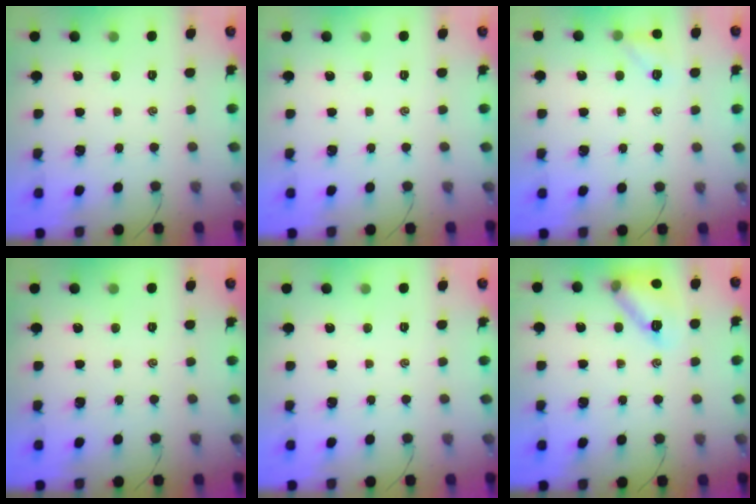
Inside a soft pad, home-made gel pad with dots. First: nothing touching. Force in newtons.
{"total": 0.0}
{"total": 6.3, "press": 6.2, "slide": 1.3}
{"total": 0.0}
{"total": 0.0}
{"total": 13.7, "press": 13.6, "slide": 1.0}